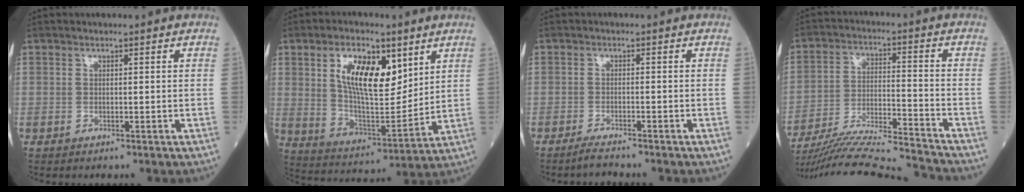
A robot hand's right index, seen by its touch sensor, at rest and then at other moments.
{"total": 13.7, "force": [5.8, 5.3, 11.2], "torque": [-0.206, 0.004, 0.109]}
{"total": 2.5, "force": [-2.3, -0.2, 0.9], "torque": [-0.025, -0.009, -0.039]}
{"total": 18.9, "force": [-17.9, -1.4, 5.9], "torque": [-0.125, -0.021, -0.286]}